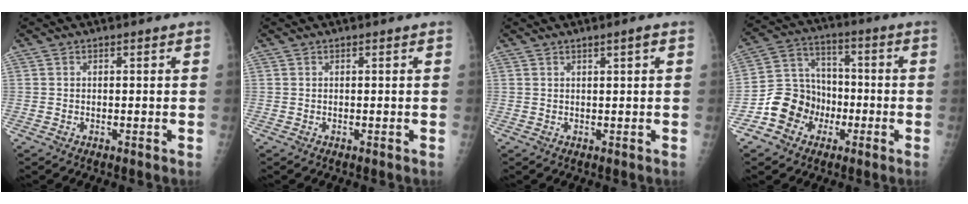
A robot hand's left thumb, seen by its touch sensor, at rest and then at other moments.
{"total": 0.0}
{"total": 1.4, "force": [0.7, 0.0, 1.2], "torque": [-0.019, -0.001, 0.012]}
{"total": 11.6, "force": [-4.4, 9.9, 4.2], "torque": [-0.037, 0.049, -0.083]}